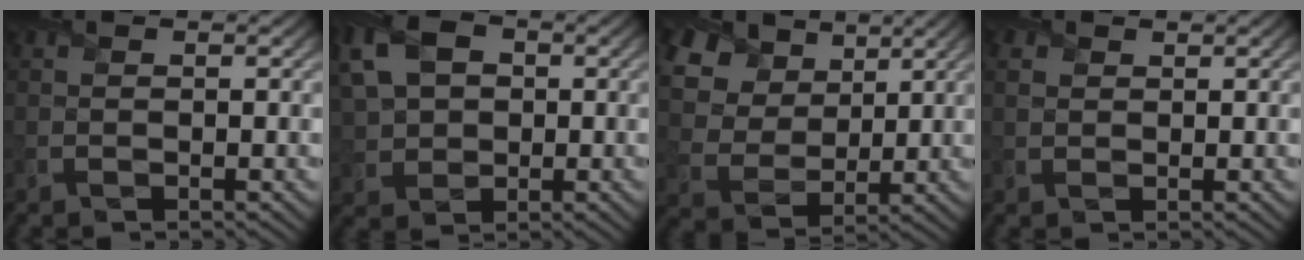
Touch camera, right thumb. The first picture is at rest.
{"total": 9.0, "force": [2.0, 6.5, 5.8], "torque": [-0.153, 0.015, 0.029]}
{"total": 13.8, "force": [7.7, 9.3, 6.6], "torque": [-0.201, 0.021, 0.164]}
{"total": 1.6, "force": [0.9, 1.2, 0.7], "torque": [-0.022, 0.002, 0.019]}